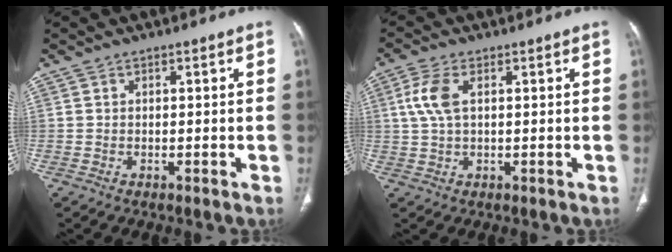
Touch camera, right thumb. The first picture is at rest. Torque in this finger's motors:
{"motor_torque": [0.05, 0.12, 0.24, -0.23, 0.11]}